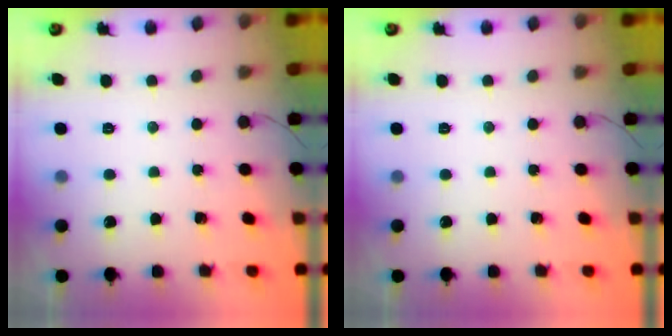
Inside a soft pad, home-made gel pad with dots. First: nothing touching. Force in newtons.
{"total": 0.0}